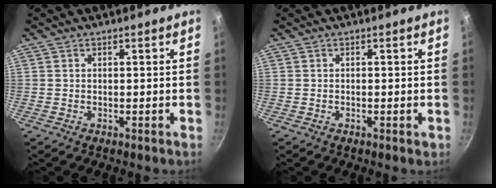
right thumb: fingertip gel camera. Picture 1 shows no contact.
{"total": 0.6, "force": [-0.2, 0.3, 0.4], "torque": [-0.005, 0.002, -0.004]}